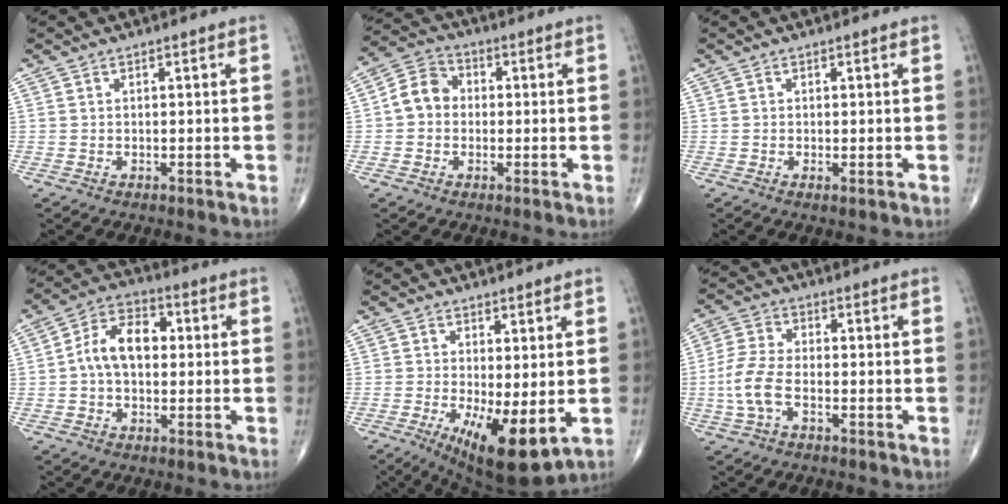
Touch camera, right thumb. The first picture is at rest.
{"total": 6.8, "force": [-0.2, 5.8, 3.5], "torque": [-0.048, 0.024, -0.018]}
{"total": 0.6, "force": [-0.1, 0.2, 0.6], "torque": [-0.014, -0.004, -0.004]}
{"total": 9.9, "force": [0.4, 6.4, 7.5], "torque": [-0.123, 0.028, -0.002]}
{"total": 11.4, "force": [-2.6, 3.8, 10.5], "torque": [-0.170, -0.025, -0.028]}
{"total": 7.5, "force": [-2.1, 3.9, 6.0], "torque": [-0.142, 0.020, -0.047]}